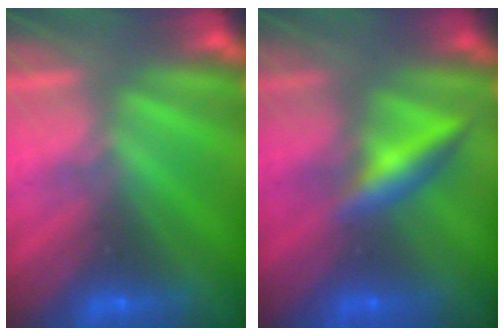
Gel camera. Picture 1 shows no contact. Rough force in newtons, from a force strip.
{"total": 2.4}